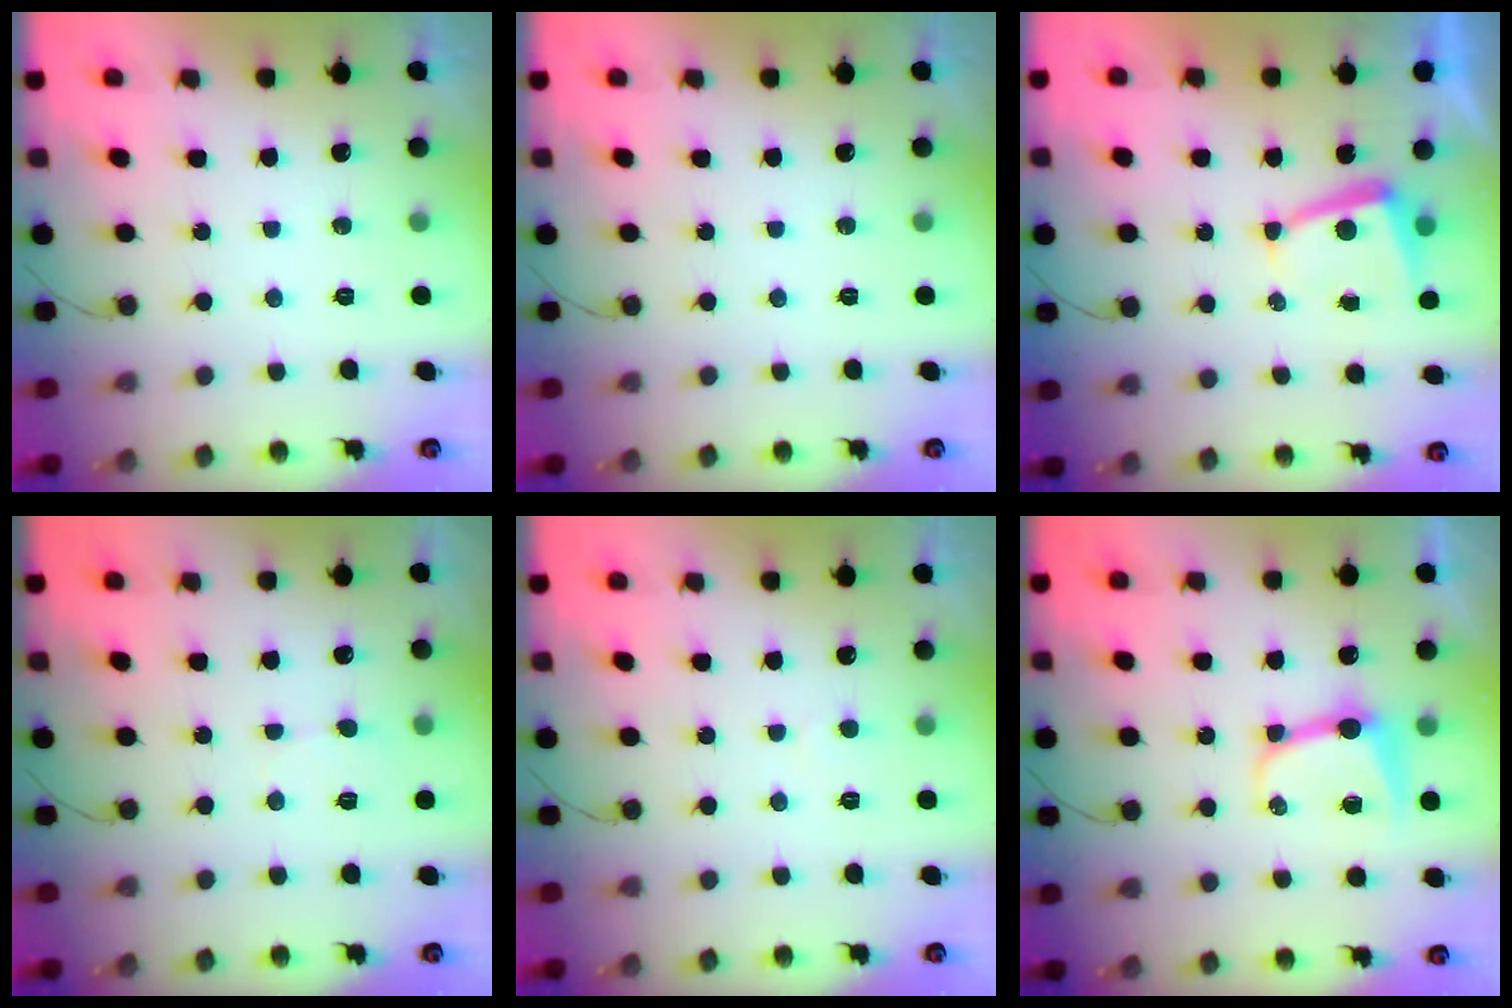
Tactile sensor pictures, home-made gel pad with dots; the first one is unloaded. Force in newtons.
{"total": 0.0}
{"total": 4.7, "press": 4.6, "slide": 0.7}
{"total": 3.9, "press": 3.9, "slide": 0.4}
{"total": 2.6, "press": 2.6, "slide": 0.3}
{"total": 8.2, "press": 8.1, "slide": 1.0}